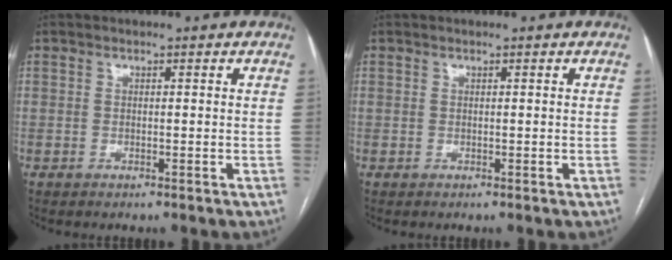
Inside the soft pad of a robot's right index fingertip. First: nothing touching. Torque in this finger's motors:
{"motor_torque": [0.00, 0.00, 0.00, 0.00]}